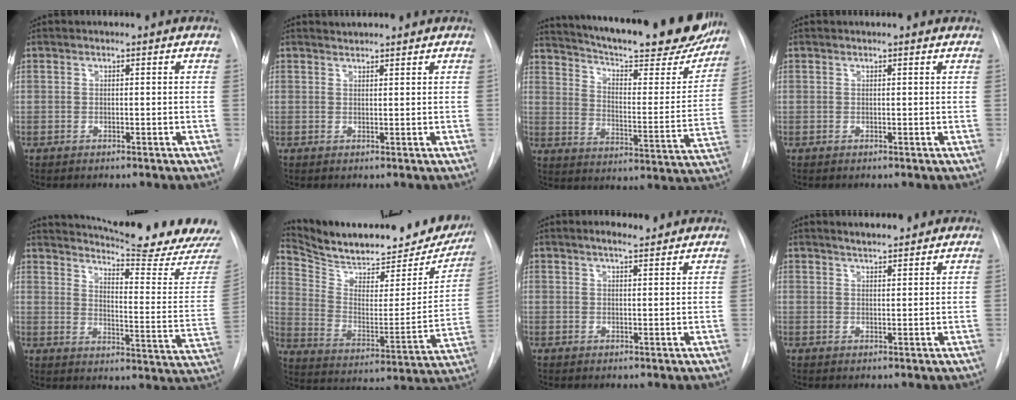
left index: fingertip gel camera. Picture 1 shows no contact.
{"total": 1.9, "force": [1.9, 0.2, 0.0], "torque": [-0.006, 0.018, 0.035]}
{"total": 29.5, "force": [25.0, 5.9, 14.4], "torque": [-0.228, -0.049, 0.324]}
{"total": 2.1, "force": [2.0, 0.3, 0.6], "torque": [-0.012, 0.012, 0.018]}
{"total": 21.6, "force": [20.3, -0.7, 7.4], "torque": [-0.123, -0.114, 0.251]}
{"total": 26.8, "force": [23.8, 7.5, 9.8], "torque": [-0.160, -0.048, 0.324]}
{"total": 3.8, "force": [3.3, 0.6, 1.7], "torque": [-0.026, 0.015, 0.050]}
{"total": 4.3, "force": [3.9, 0.8, 1.5], "torque": [-0.024, 0.014, 0.060]}